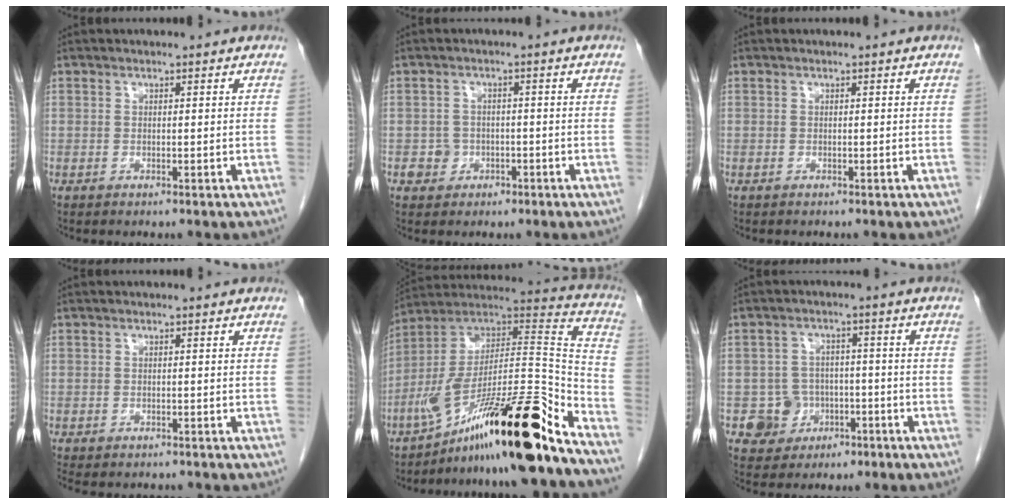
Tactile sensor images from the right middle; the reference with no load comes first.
{"total": 2.7, "force": [-1.1, 2.5, 0.3], "torque": [0.002, 0.012, -0.015]}
{"total": 0.0}
{"total": 4.5, "force": [-3.9, 1.6, 1.5], "torque": [-0.017, -0.005, -0.050]}
{"total": 26.3, "force": [-18.0, 1.4, 19.1], "torque": [-0.264, 0.009, -0.307]}
{"total": 5.5, "force": [-2.2, 5.1, 0.4], "torque": [0.004, 0.016, -0.027]}